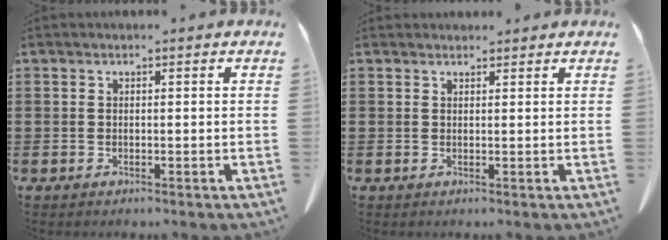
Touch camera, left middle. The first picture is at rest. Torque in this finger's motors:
{"motor_torque": [-0.90, 0.89, -0.13, -0.12]}